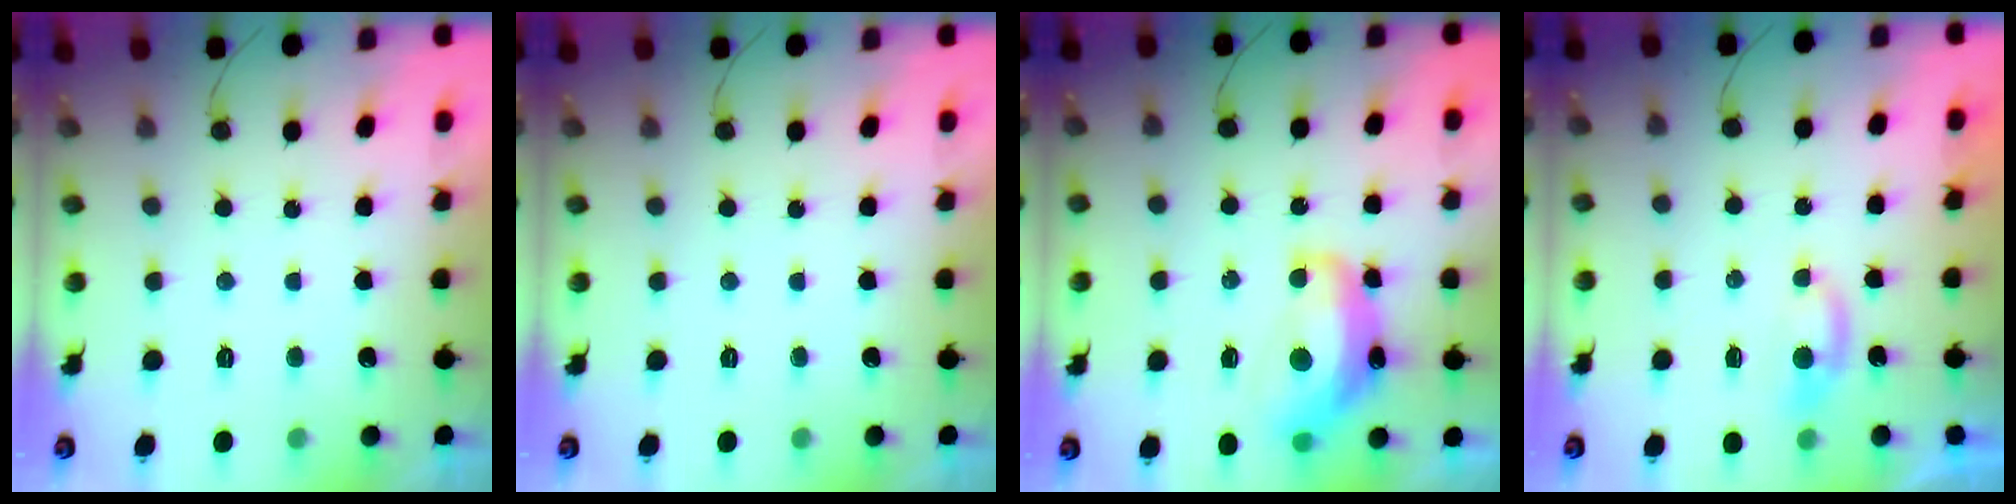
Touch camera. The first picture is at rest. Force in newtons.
{"total": 0.0}
{"total": 13.8, "press": 13.8, "slide": 1.1}
{"total": 4.1, "press": 4.1, "slide": 0.4}